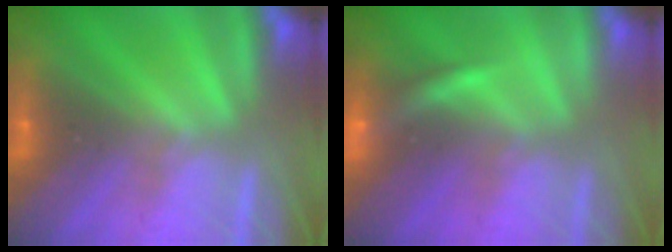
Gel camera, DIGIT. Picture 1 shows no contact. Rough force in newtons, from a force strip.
{"total": 3.0}